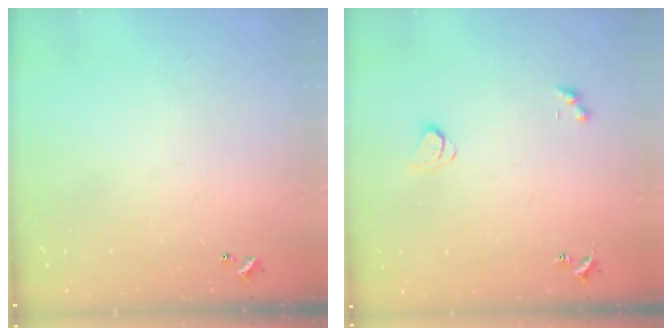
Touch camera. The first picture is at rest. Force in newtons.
{"total": 2.1, "press": 2.1, "slide": 0.4}